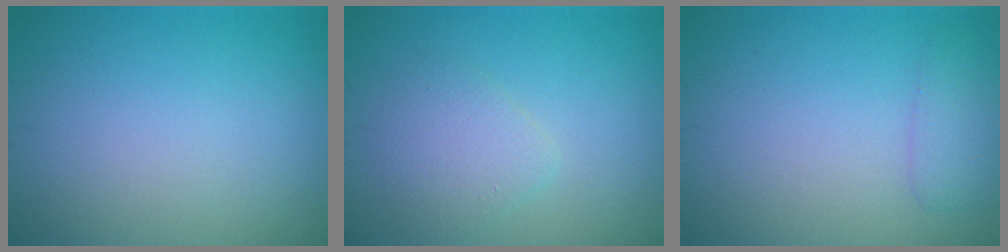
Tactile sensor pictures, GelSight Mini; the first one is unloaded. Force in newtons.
{"total": 2.4, "press": 2.4, "slide": 0.2}
{"total": 1.5, "press": 1.5, "slide": 0.2}